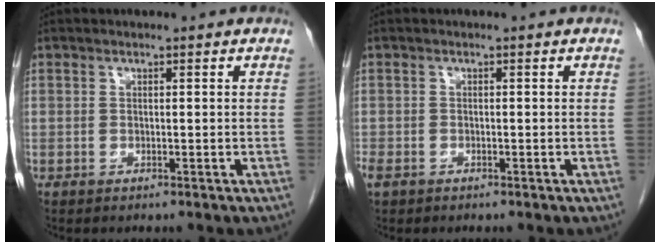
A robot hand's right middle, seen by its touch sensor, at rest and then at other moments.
{"total": 1.9, "force": [-1.2, 1.1, 0.9], "torque": [-0.025, -0.005, -0.019]}